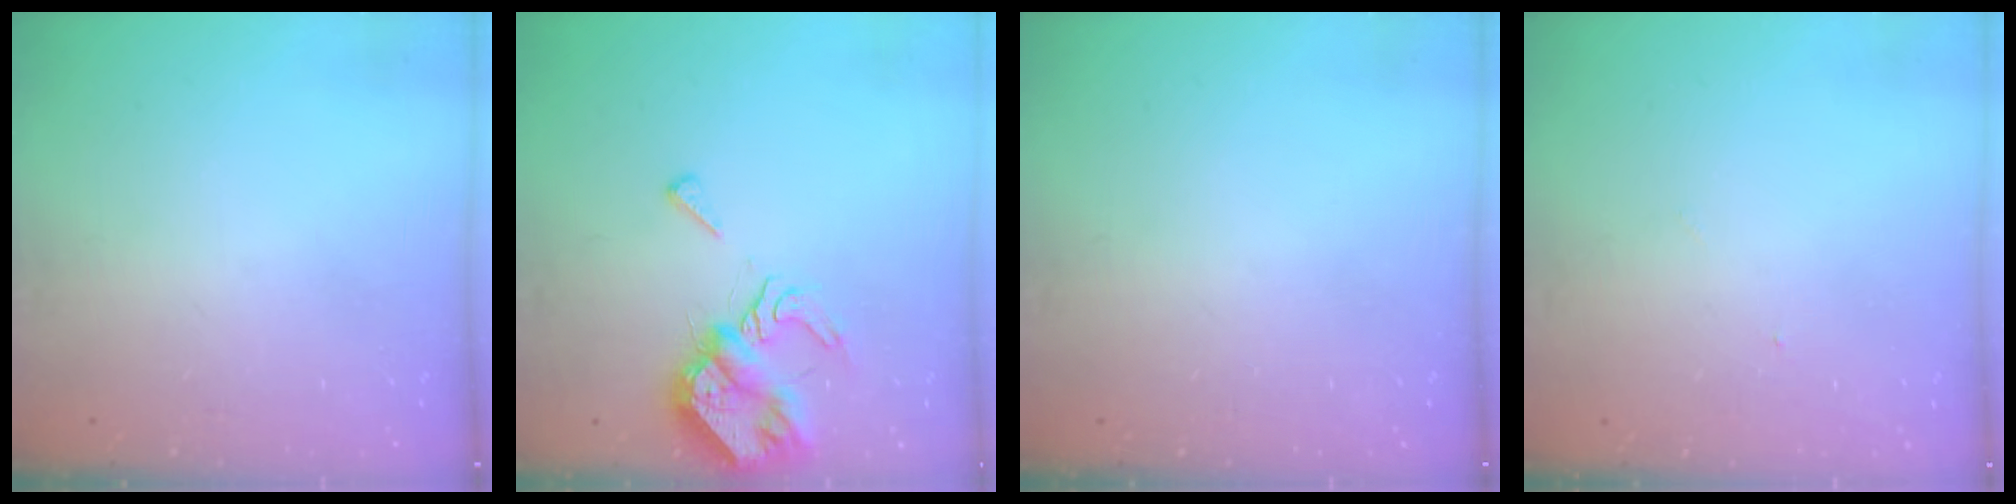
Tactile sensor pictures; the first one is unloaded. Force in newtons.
{"total": 8.0, "press": 7.9, "slide": 0.8}
{"total": 0.0}
{"total": 2.8, "press": 2.8, "slide": 0.3}